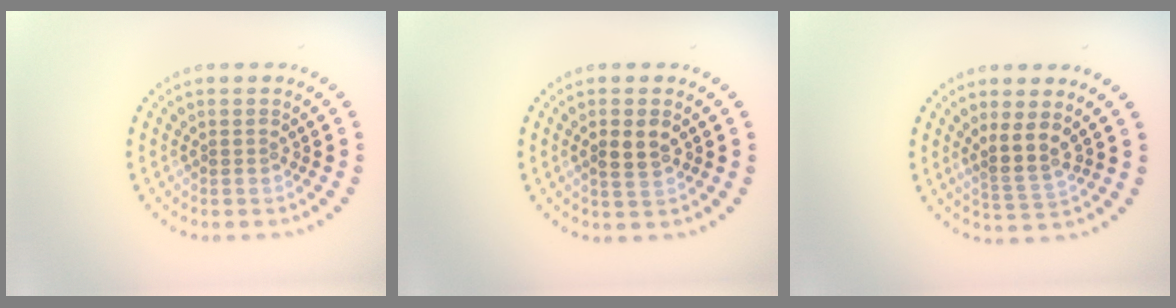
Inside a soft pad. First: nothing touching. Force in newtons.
{"total": 2.2, "press": 2.2, "slide": 0.3}
{"total": 2.6, "press": 2.0, "slide": 1.7}